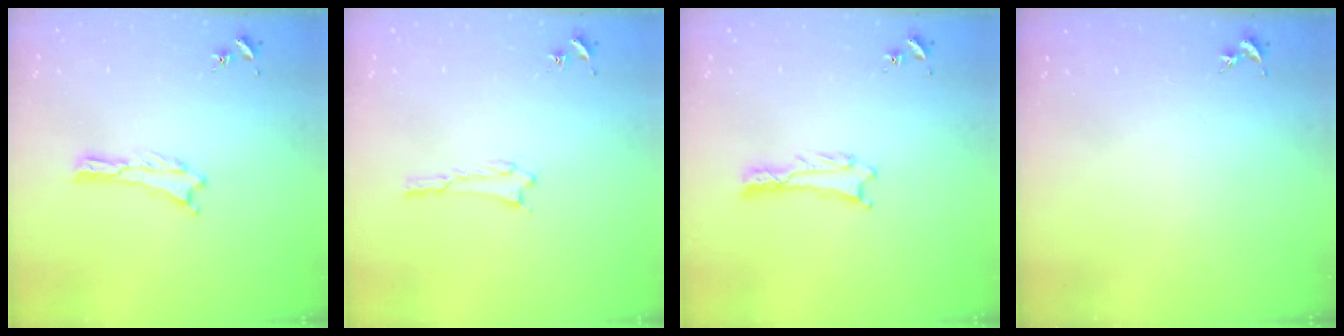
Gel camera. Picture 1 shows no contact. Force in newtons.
{"total": 1.4, "press": 1.4, "slide": 0.2}
{"total": 0.6, "press": 0.6, "slide": 0.1}
{"total": 0.0}